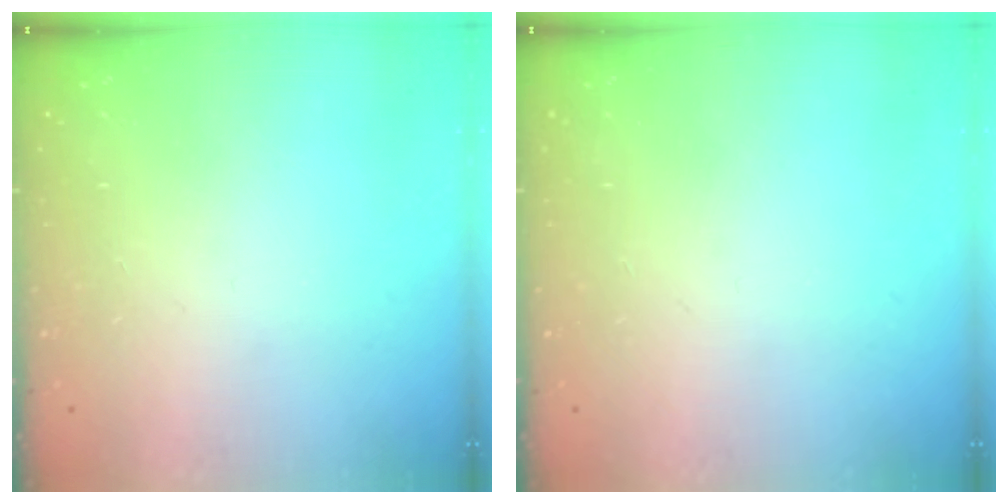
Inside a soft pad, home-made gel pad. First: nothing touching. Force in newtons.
{"total": 0.0}